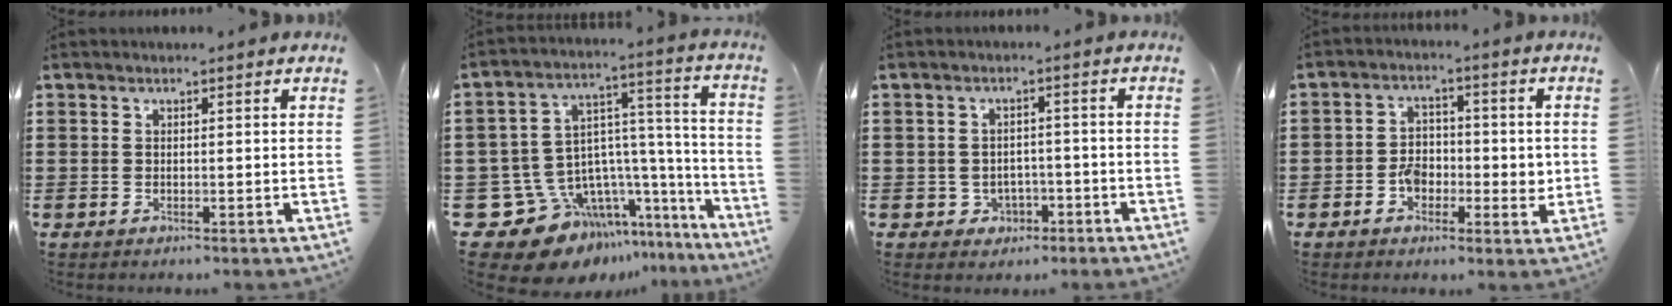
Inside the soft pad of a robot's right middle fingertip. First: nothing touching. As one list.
[{"total": 11.5, "force": [-7.5, 7.8, 3.9], "torque": [-0.113, -0.014, -0.121]}, {"total": 2.3, "force": [-1.5, 1.7, 0.4], "torque": [-0.020, 0.000, -0.034]}, {"total": 4.5, "force": [-1.2, 3.5, 2.6], "torque": [-0.037, 0.002, -0.028]}]